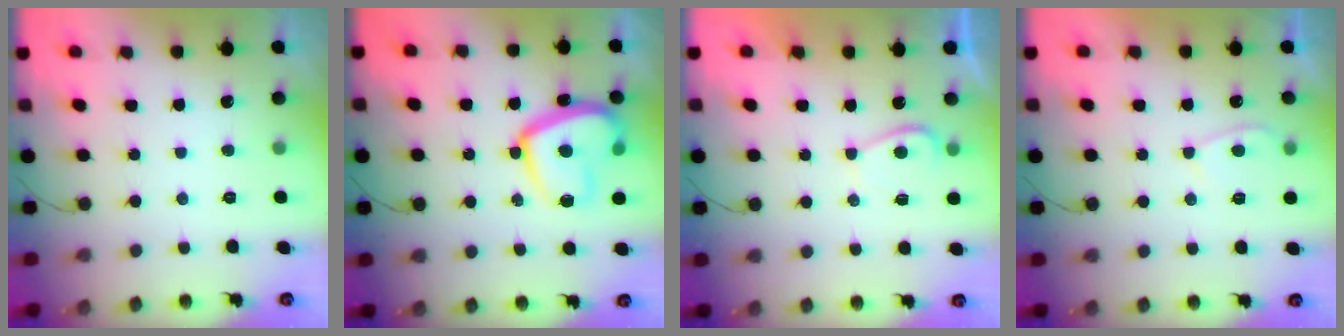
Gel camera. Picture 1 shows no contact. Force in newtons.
{"total": 16.8, "press": 16.8, "slide": 1.4}
{"total": 2.3, "press": 2.2, "slide": 0.8}
{"total": 2.7, "press": 2.6, "slide": 0.6}